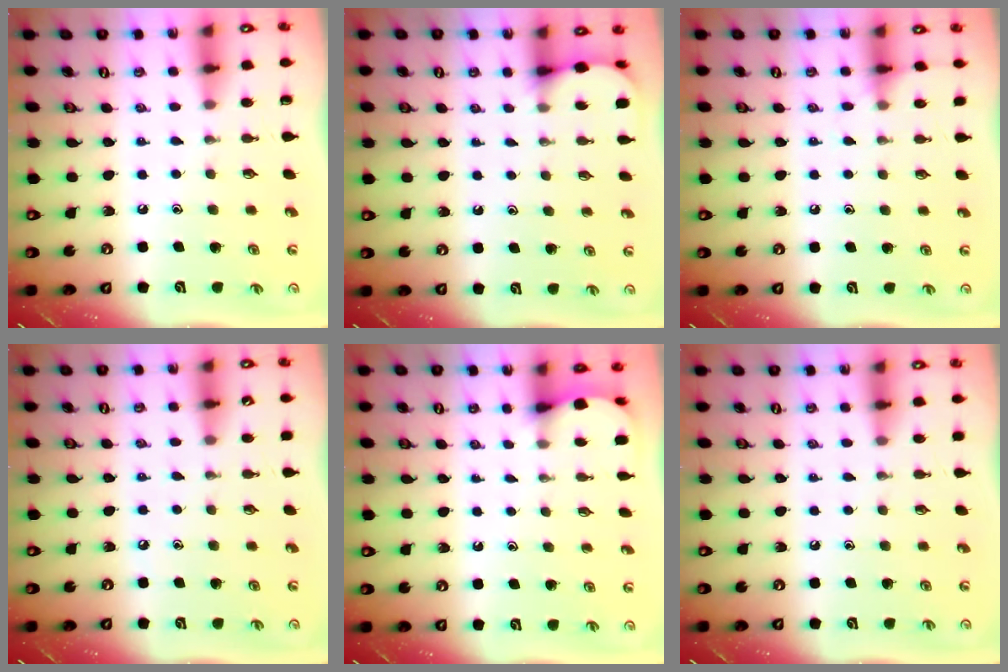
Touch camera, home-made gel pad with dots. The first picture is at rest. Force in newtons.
{"total": 2.9, "press": 2.9, "slide": 0.3}
{"total": 6.4, "press": 6.3, "slide": 0.9}
{"total": 2.3, "press": 2.3, "slide": 0.4}
{"total": 2.2, "press": 2.2, "slide": 0.2}
{"total": 1.9, "press": 1.9, "slide": 0.1}